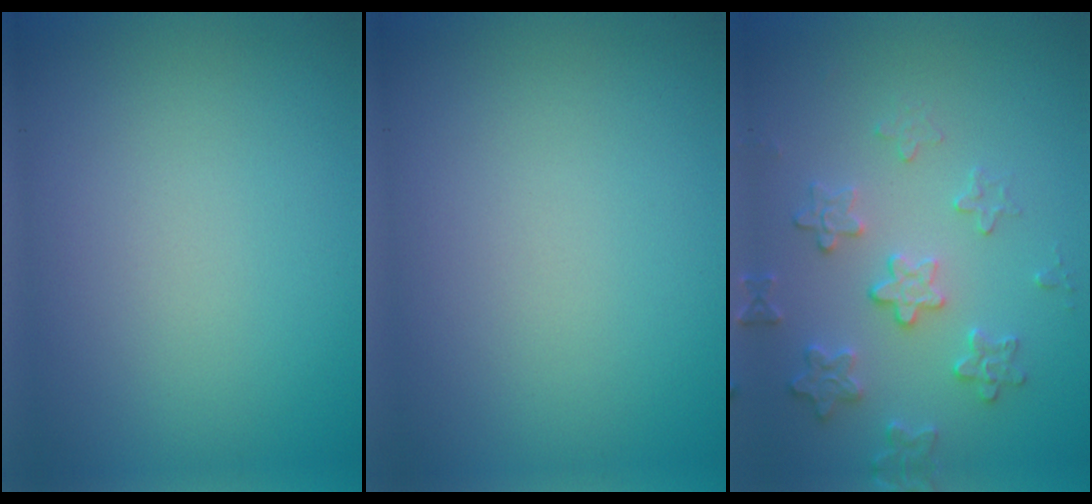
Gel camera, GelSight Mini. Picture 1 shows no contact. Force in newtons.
{"total": 0.0}
{"total": 3.1, "press": 3.0, "slide": 0.5}